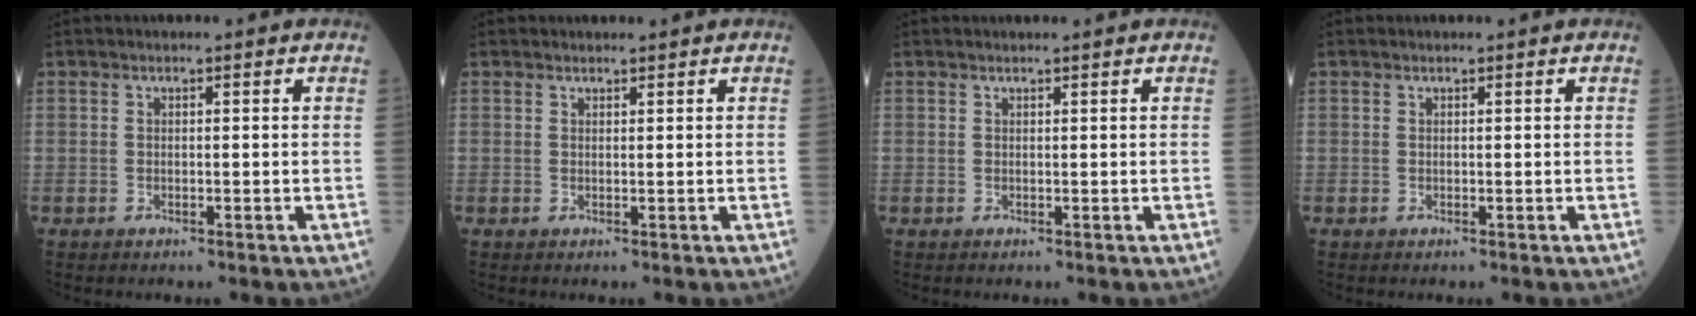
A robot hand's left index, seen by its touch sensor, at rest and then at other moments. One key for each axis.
{"total": 0.8, "fx": 0.8, "fy": 0.1, "fz": 0.0, "tx": -0.007, "ty": 0.003, "tz": 0.015}
{"total": 1.3, "fx": 1.2, "fy": -0.1, "fz": 0.5, "tx": -0.004, "ty": 0.010, "tz": 0.021}
{"total": 0.0}